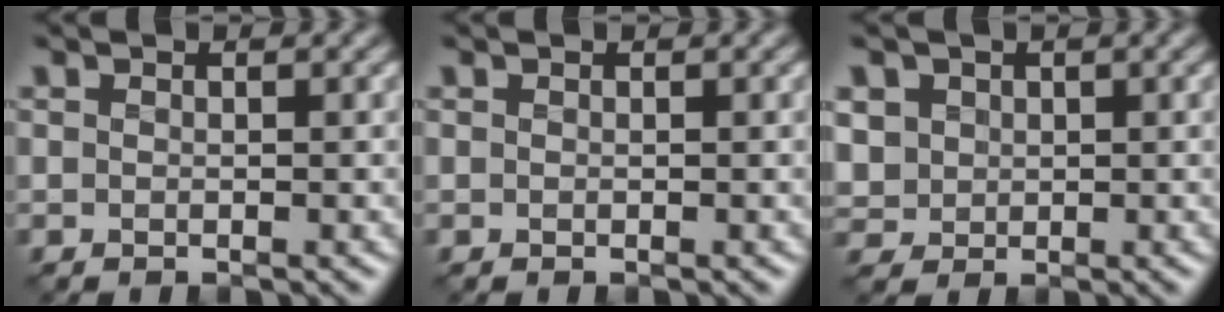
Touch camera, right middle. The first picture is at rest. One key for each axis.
{"total": 0.0}
{"total": 3.8, "fx": 1.2, "fy": 3.3, "fz": 1.3, "tx": -0.063, "ty": 0.015, "tz": 0.031}